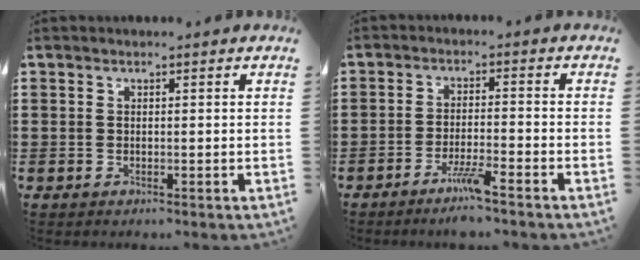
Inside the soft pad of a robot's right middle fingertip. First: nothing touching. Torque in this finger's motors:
{"motor_torque": [1.07, -0.94, 0.10, 0.10]}